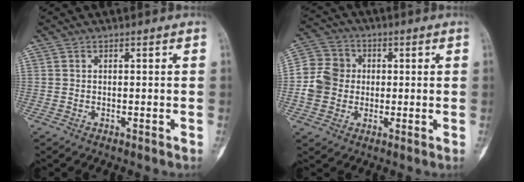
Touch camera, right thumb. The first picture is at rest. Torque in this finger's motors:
{"motor_torque": [0.45, 0.92, 0.15, 0.12, 0.05]}